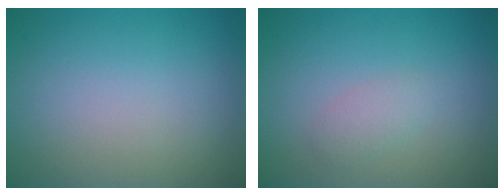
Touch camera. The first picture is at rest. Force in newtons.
{"total": 1.4, "press": 1.4, "slide": 0.1}